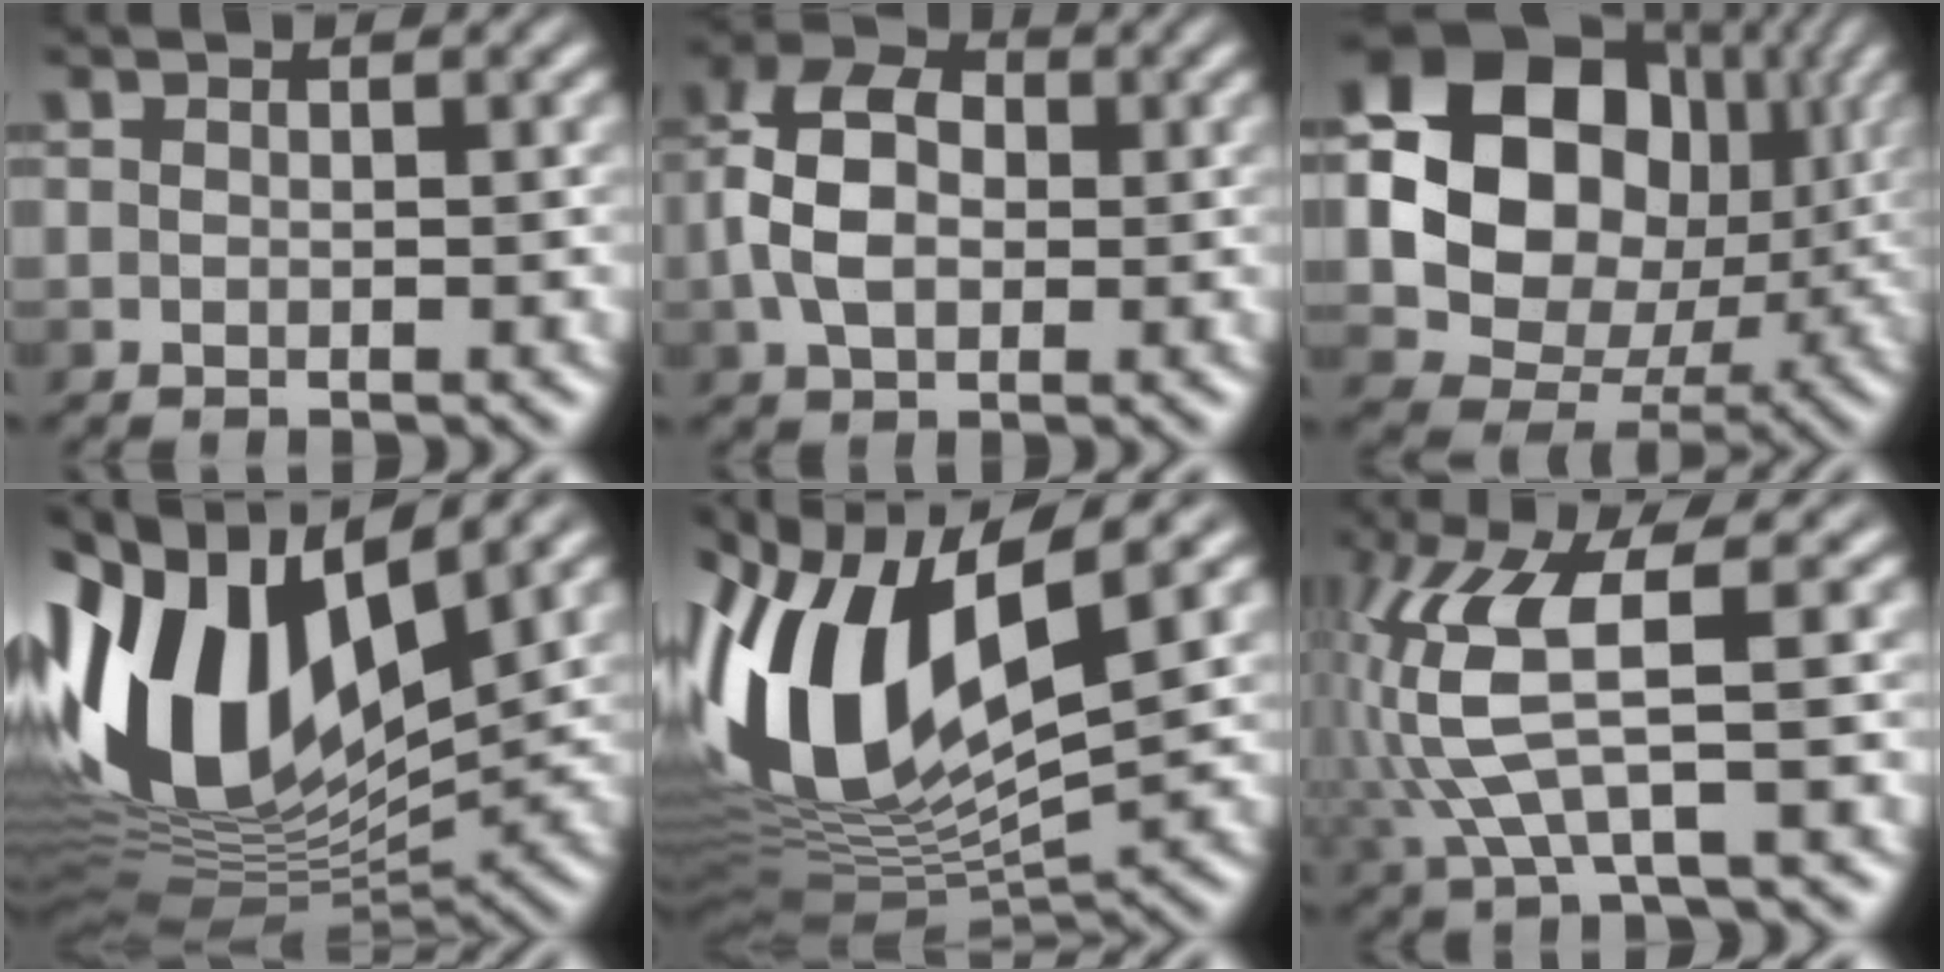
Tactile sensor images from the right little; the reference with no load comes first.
{"total": 6.5, "force": [-0.9, 4.4, 4.6], "torque": [-0.097, 0.012, -0.026]}
{"total": 14.3, "force": [2.7, 11.4, 8.2], "torque": [-0.154, 0.016, 0.047]}
{"total": 15.1, "force": [3.0, 8.3, 12.3], "torque": [-0.269, 0.028, 0.041]}
{"total": 13.5, "force": [1.0, 6.6, 11.8], "torque": [-0.250, 0.009, 0.015]}
{"total": 7.6, "force": [0.0, 2.1, 7.3], "torque": [-0.169, 0.009, -0.004]}